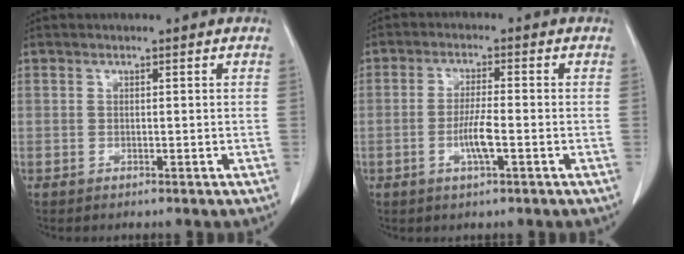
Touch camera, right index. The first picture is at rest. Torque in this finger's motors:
{"motor_torque": [1.03, -0.44, 0.18, 0.06]}